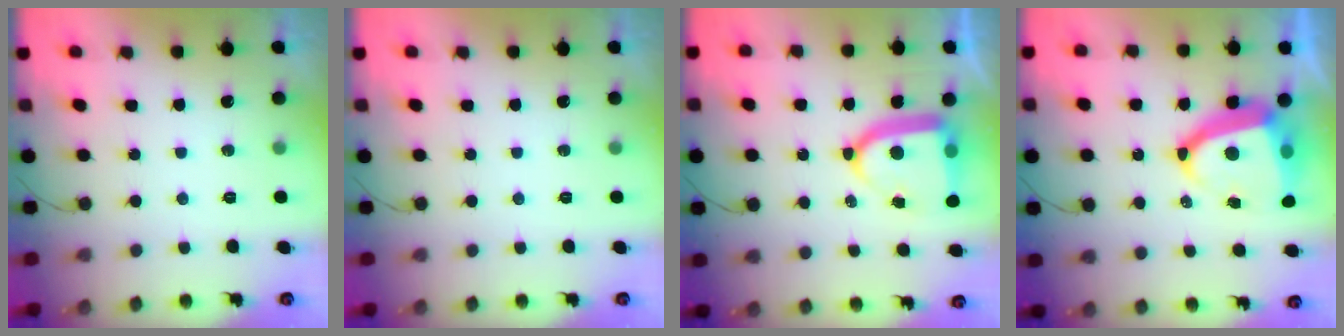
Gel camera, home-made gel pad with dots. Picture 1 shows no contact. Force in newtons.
{"total": 0.0}
{"total": 14.3, "press": 14.2, "slide": 1.7}
{"total": 14.6, "press": 14.5, "slide": 1.7}